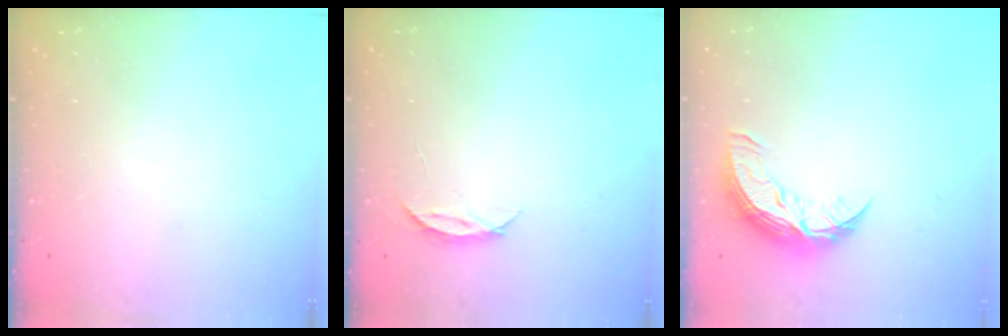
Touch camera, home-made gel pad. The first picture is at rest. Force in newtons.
{"total": 3.7, "press": 3.6, "slide": 0.4}
{"total": 9.7, "press": 9.7, "slide": 0.6}